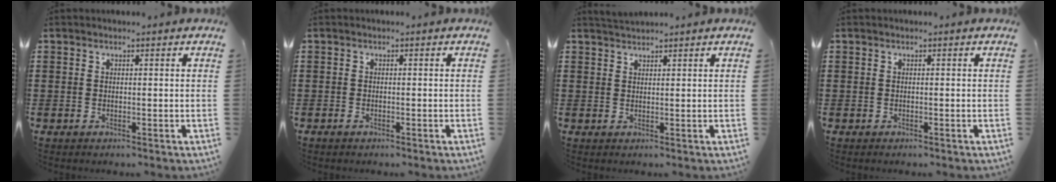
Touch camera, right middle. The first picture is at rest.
{"total": 0.5, "force": [-0.4, 0.2, 0.3], "torque": [-0.006, -0.003, -0.008]}
{"total": 1.7, "force": [1.6, 0.2, 0.3], "torque": [-0.010, 0.003, 0.031]}
{"total": 0.0}